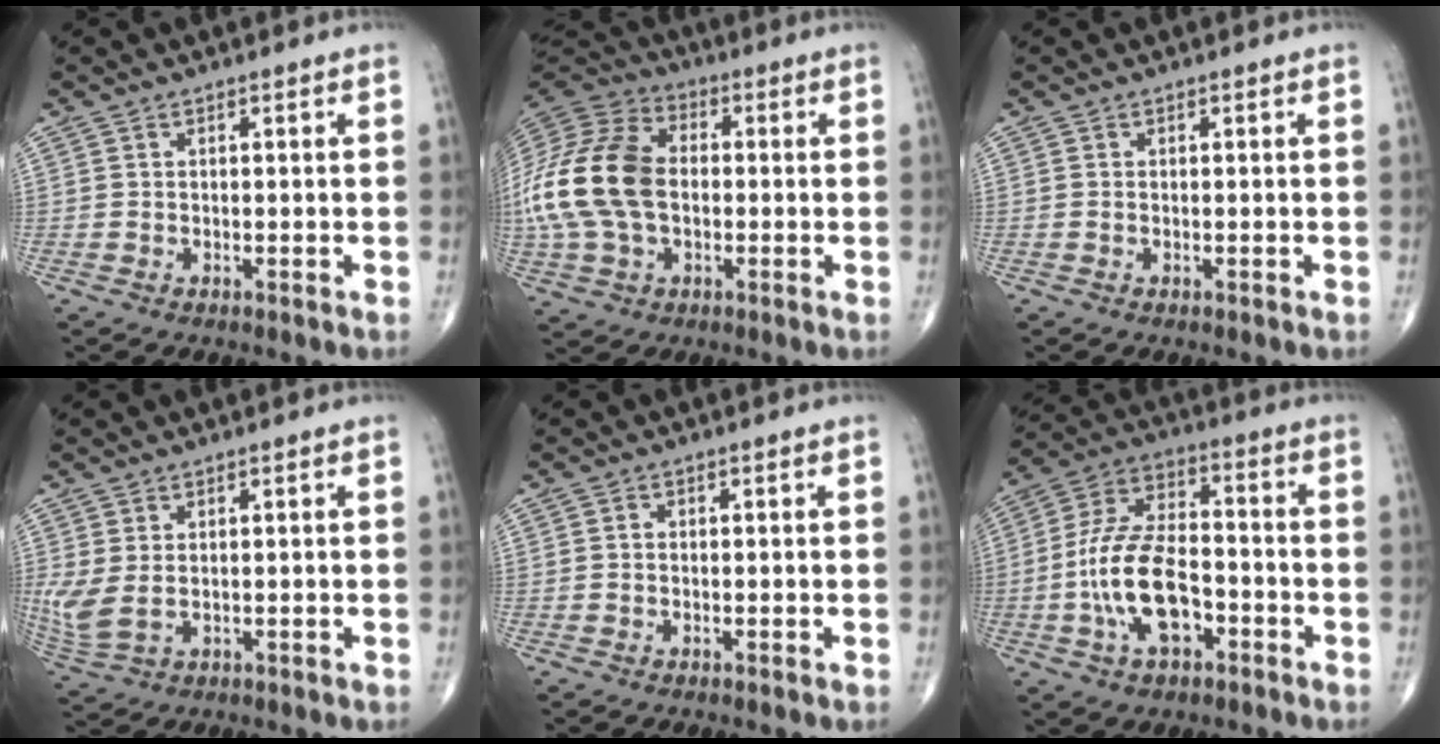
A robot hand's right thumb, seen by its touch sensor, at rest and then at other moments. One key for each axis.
{"total": 21.0, "fx": -0.9, "fy": 13.7, "fz": 15.9, "tx": -0.348, "ty": 0.020, "tz": -0.018}
{"total": 0.0}
{"total": 6.2, "fx": 0.5, "fy": 3.6, "fz": 5.0, "tx": -0.132, "ty": 0.000, "tz": 0.024}
{"total": 0.5, "fx": 0.0, "fy": 0.4, "fz": 0.3, "tx": -0.002, "ty": 0.001, "tz": -0.002}
{"total": 15.2, "fx": -4.3, "fy": 8.1, "fz": 12.1, "tx": -0.230, "ty": 0.038, "tz": -0.080}